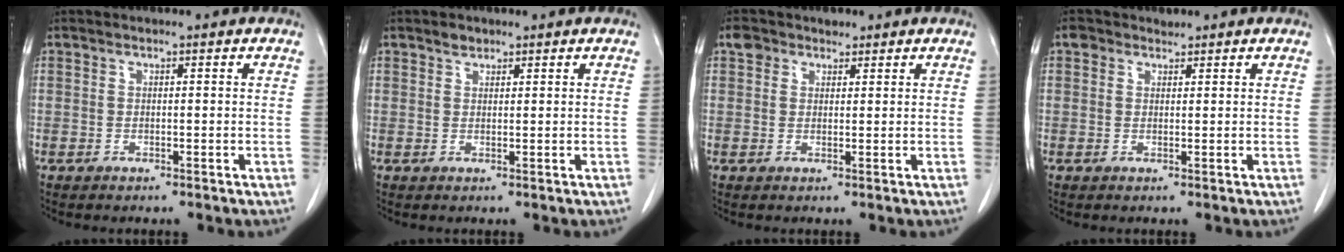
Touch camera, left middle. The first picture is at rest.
{"total": 1.2, "force": [1.0, 0.7, 0.3], "torque": [-0.007, -0.002, 0.016]}
{"total": 2.8, "force": [1.8, 2.1, 0.6], "torque": [-0.010, 0.013, 0.028]}
{"total": 1.5, "force": [1.1, 1.0, 0.1], "torque": [-0.002, 0.008, 0.016]}